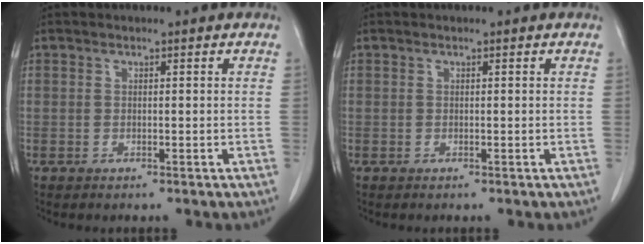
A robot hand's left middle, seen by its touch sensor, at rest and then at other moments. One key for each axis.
{"total": 0.0}